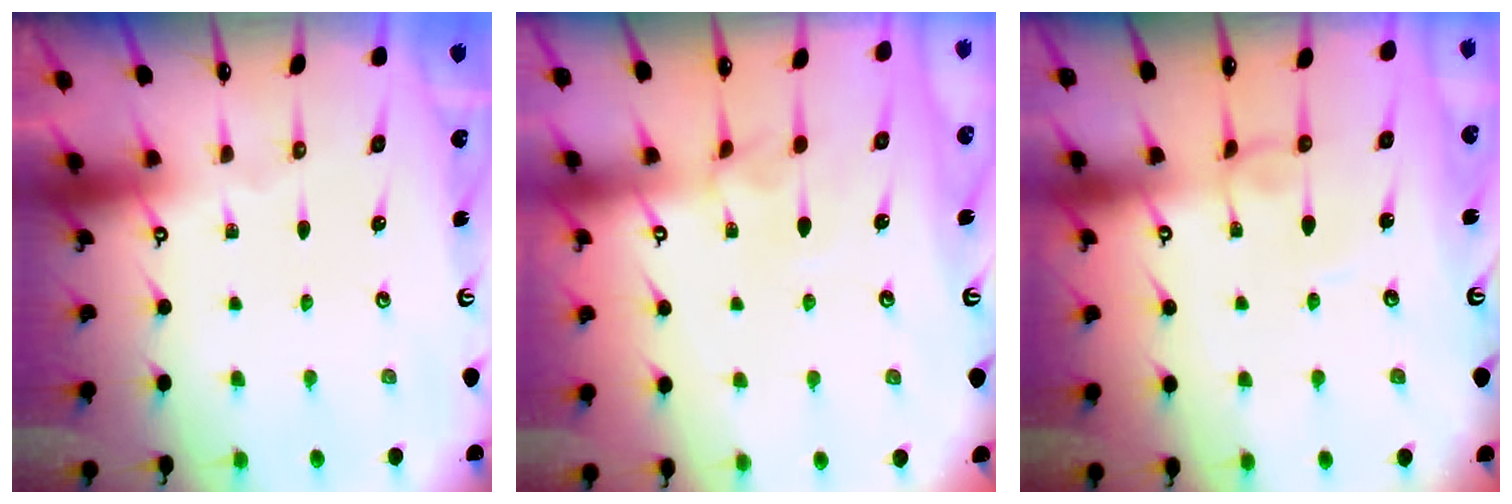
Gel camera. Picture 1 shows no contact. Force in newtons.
{"total": 4.7, "press": 4.7, "slide": 0.1}
{"total": 1.5, "press": 1.4, "slide": 0.3}